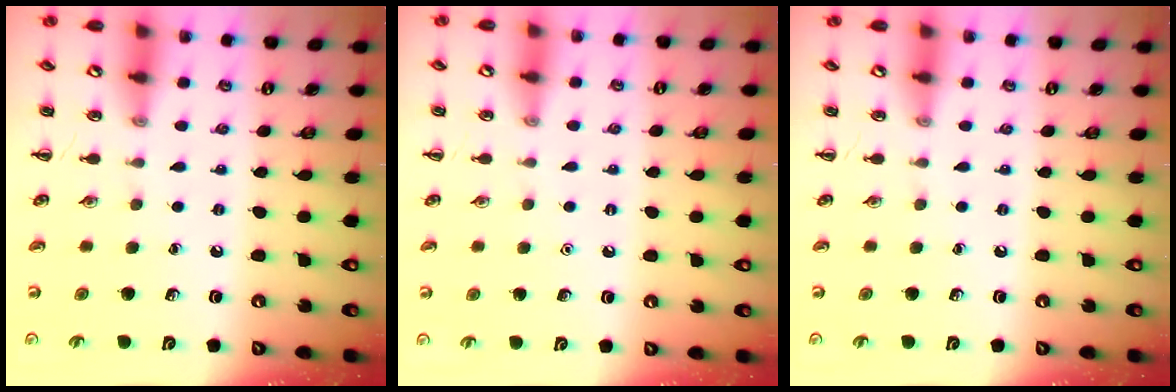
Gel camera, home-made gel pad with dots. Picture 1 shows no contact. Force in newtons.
{"total": 1.6, "press": 1.6, "slide": 0.1}
{"total": 0.0}